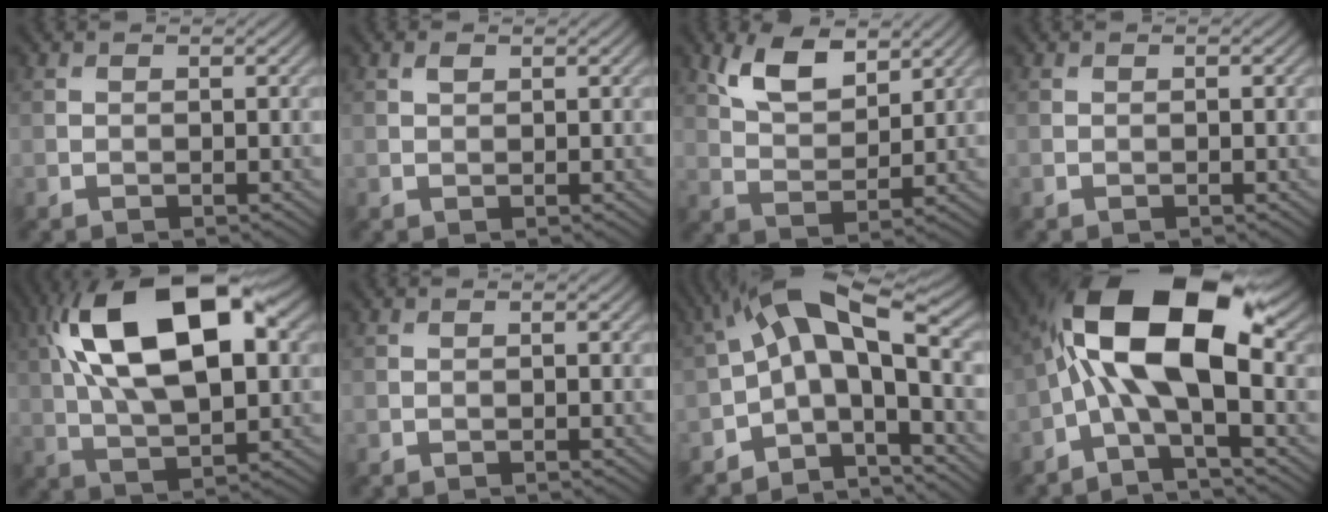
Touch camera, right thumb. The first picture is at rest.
{"total": 0.8, "force": [0.5, 0.4, 0.5], "torque": [-0.013, 0.000, 0.010]}
{"total": 7.2, "force": [4.3, 3.4, 4.6], "torque": [-0.096, -0.003, 0.085]}
{"total": 0.0}
{"total": 18.3, "force": [5.4, 8.8, 15.1], "torque": [-0.284, 0.037, 0.078]}
{"total": 0.0}
{"total": 11.2, "force": [-0.8, 4.7, 10.2], "torque": [-0.174, 0.024, -0.034]}
{"total": 15.0, "force": [1.2, 6.3, 13.5], "torque": [-0.247, 0.024, 0.006]}